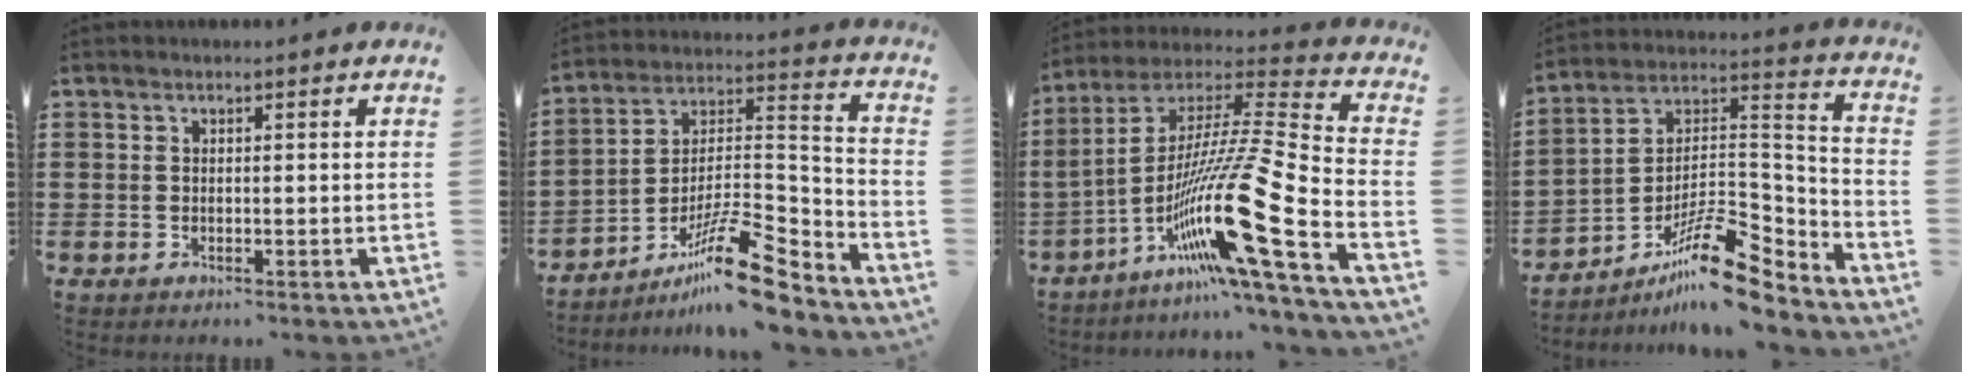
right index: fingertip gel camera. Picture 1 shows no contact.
{"total": 14.2, "force": [-10.2, 3.0, 9.5], "torque": [-0.151, 0.037, -0.183]}
{"total": 19.8, "force": [-8.2, 0.9, 18.0], "torque": [-0.348, -0.023, -0.157]}
{"total": 13.8, "force": [-9.6, 4.3, 9.0], "torque": [-0.146, 0.027, -0.179]}